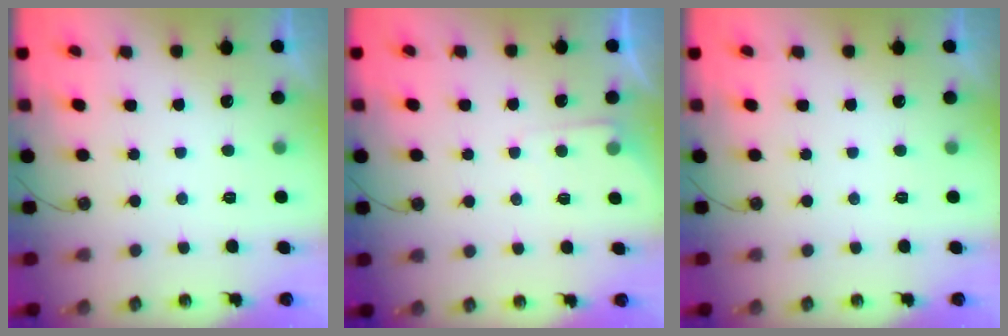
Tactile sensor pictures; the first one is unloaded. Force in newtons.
{"total": 4.1, "press": 4.0, "slide": 0.6}
{"total": 0.0}